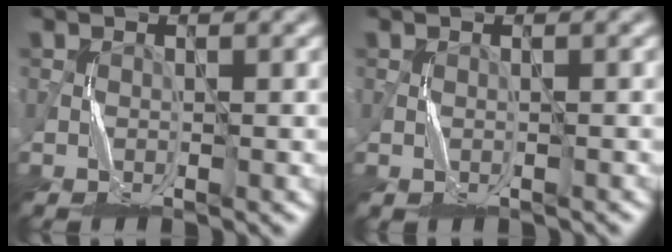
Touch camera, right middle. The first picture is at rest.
{"total": 0.7, "force": [0.0, 0.5, 0.4], "torque": [-0.013, 0.001, 0.002]}